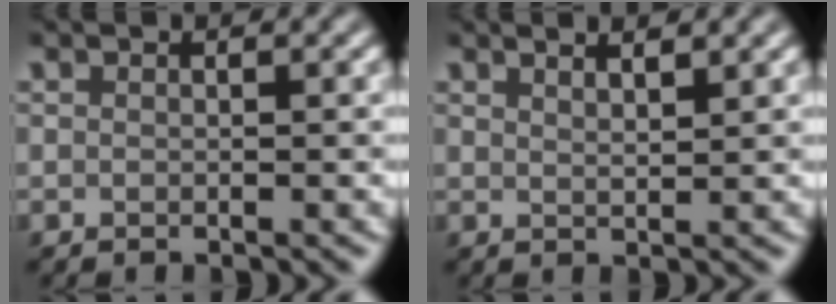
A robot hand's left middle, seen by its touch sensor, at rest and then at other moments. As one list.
[{"total": 2.6, "force": [1.9, 0.9, 1.5], "torque": [0.005, 0.012, 0.001]}]